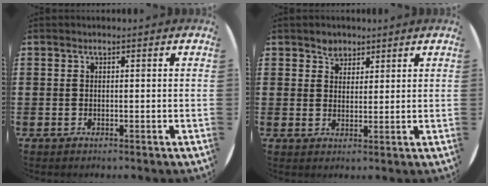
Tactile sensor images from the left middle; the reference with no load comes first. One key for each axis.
{"total": 2.5, "fx": 2.1, "fy": 1.4, "fz": 0.0, "tx": 0.005, "ty": 0.002, "tz": 0.038}